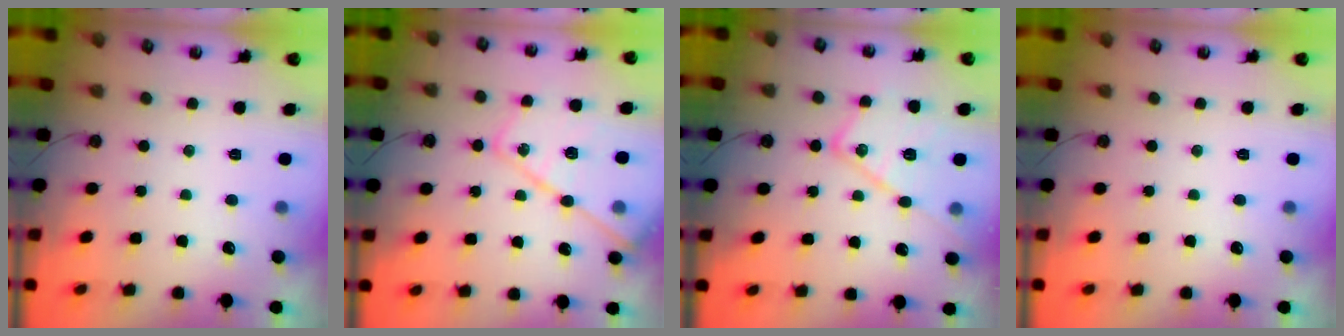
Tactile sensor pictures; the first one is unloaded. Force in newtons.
{"total": 18.8, "press": 18.7, "slide": 1.4}
{"total": 16.1, "press": 16.0, "slide": 1.2}
{"total": 0.0}